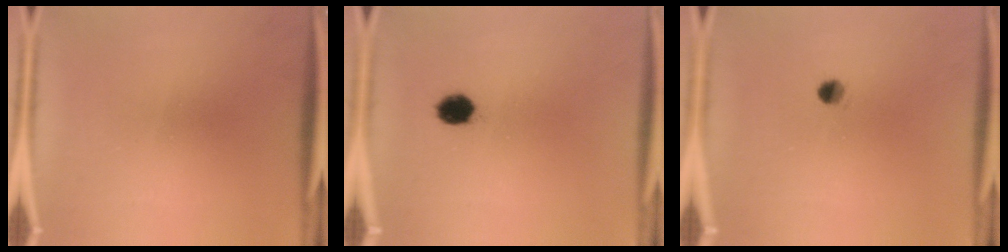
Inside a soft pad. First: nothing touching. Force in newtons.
{"total": 4.0}
{"total": 2.0}